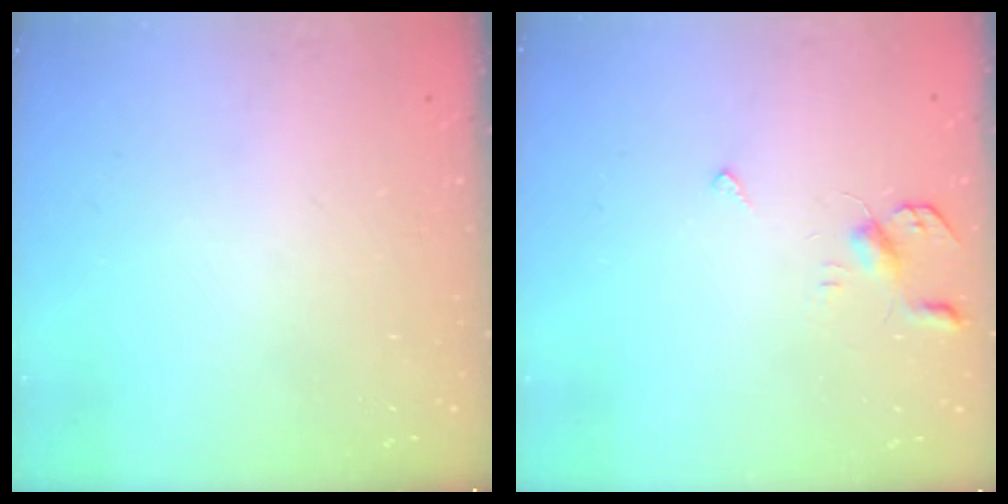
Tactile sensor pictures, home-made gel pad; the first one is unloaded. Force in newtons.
{"total": 3.9, "press": 3.8, "slide": 0.7}